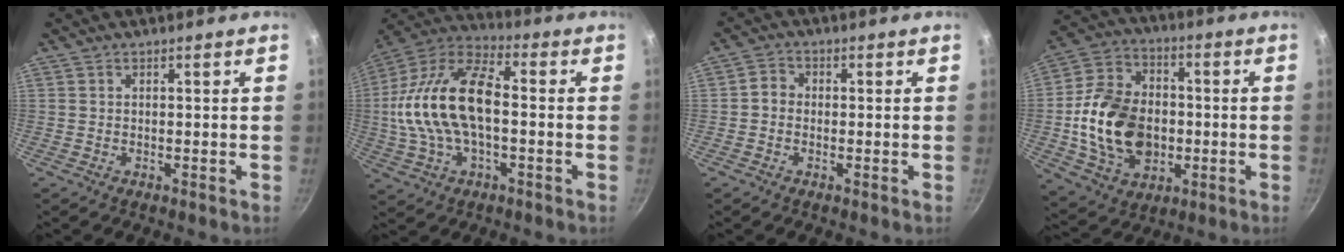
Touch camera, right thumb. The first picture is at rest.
{"total": 19.8, "force": [-0.8, 10.2, 16.9], "torque": [-0.319, 0.039, -0.025]}
{"total": 2.6, "force": [-0.5, 2.3, 1.2], "torque": [-0.015, 0.011, -0.017]}
{"total": 19.6, "force": [-2.0, 14.2, 13.4], "torque": [-0.217, 0.023, -0.031]}